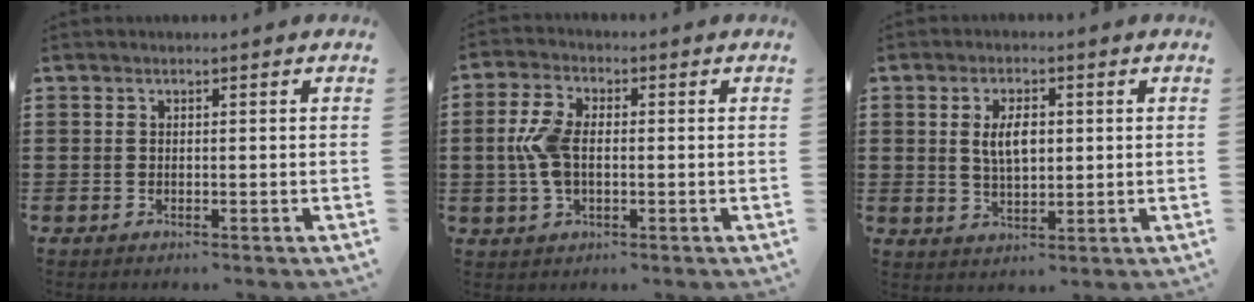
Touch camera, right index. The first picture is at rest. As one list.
[{"total": 6.4, "force": [-0.1, 3.6, 5.3], "torque": [-0.138, -0.001, -0.012]}, {"total": 4.9, "force": [0.7, 2.2, 4.3], "torque": [-0.079, 0.004, 0.009]}]